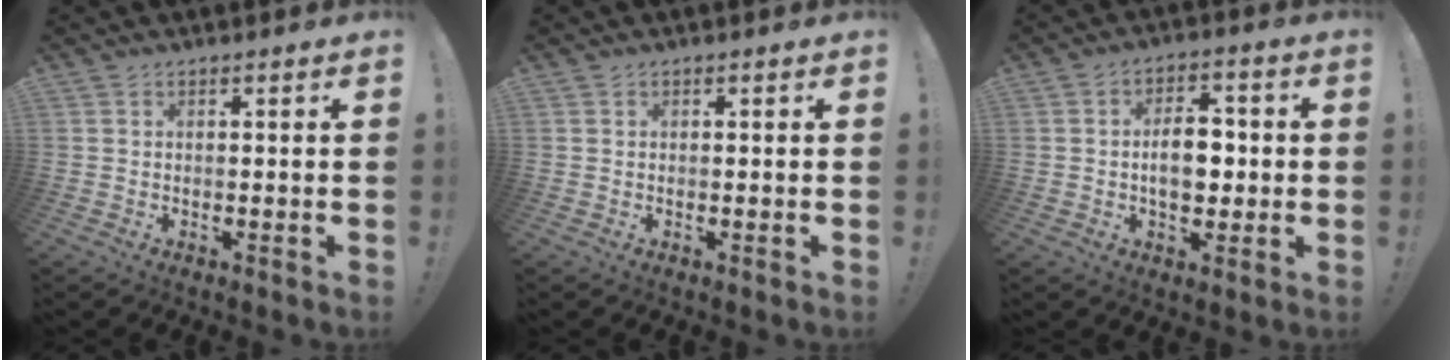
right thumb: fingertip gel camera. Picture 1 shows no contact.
{"total": 0.0}
{"total": 9.9, "force": [-0.5, 6.4, 7.5], "torque": [-0.122, 0.010, -0.010]}